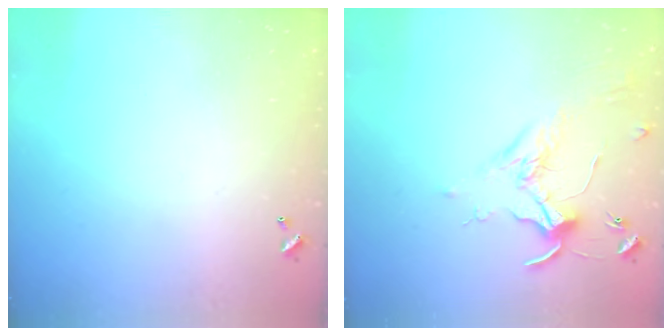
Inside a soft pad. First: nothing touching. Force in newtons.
{"total": 1.7, "press": 1.7, "slide": 0.4}